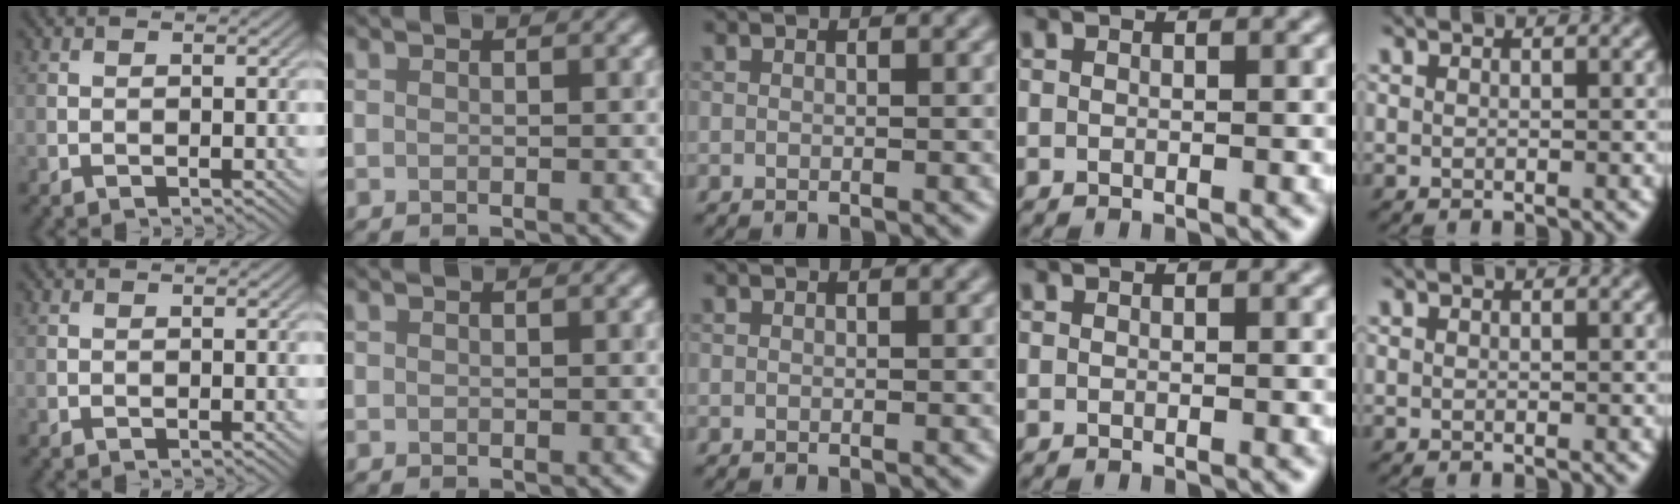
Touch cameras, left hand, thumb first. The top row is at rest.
{}